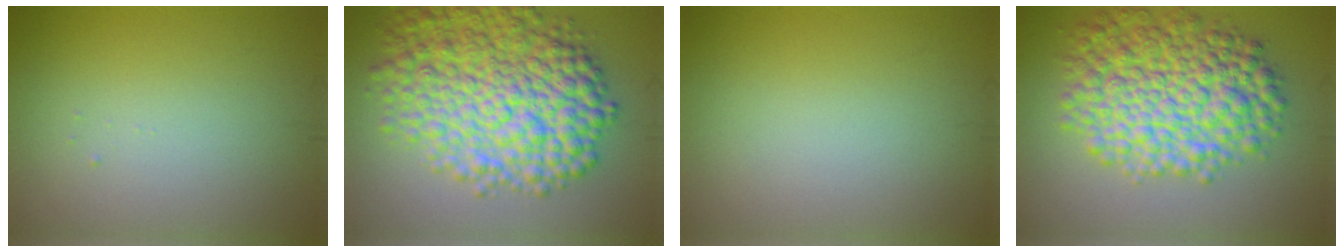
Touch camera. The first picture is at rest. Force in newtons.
{"total": 11.2, "press": 11.2, "slide": 0.2}
{"total": 0.0}
{"total": 9.7, "press": 9.7, "slide": 0.2}